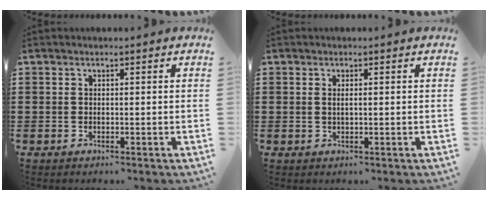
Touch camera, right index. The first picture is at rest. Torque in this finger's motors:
{"motor_torque": [-0.11, 0.34, -0.07, 0.00]}